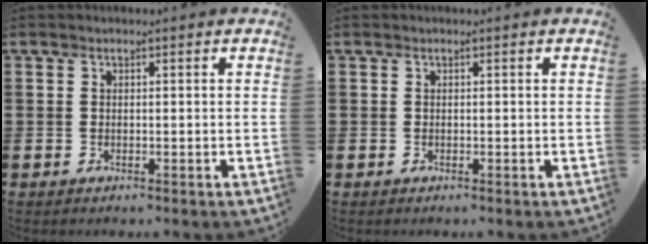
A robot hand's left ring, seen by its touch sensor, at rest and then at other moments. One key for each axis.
{"total": 0.0}